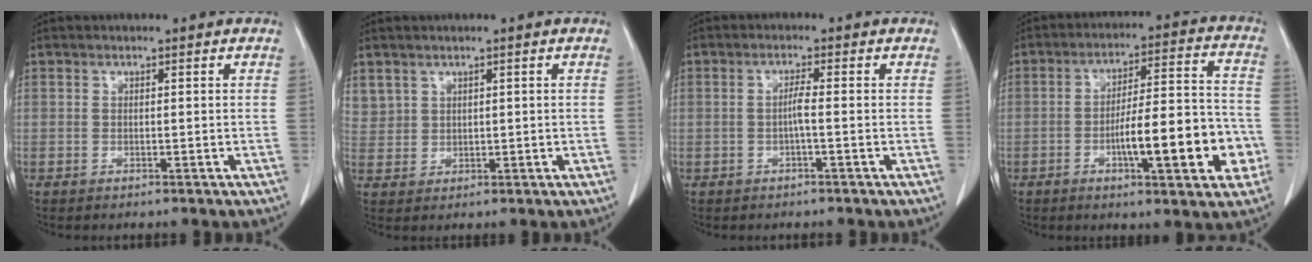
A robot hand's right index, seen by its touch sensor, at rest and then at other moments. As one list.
[{"total": 3.7, "force": [2.1, 2.9, 0.7], "torque": [-0.017, 0.009, 0.055]}, {"total": 1.9, "force": [-0.4, -0.1, 1.8], "torque": [-0.035, 0.002, -0.006]}, {"total": 14.6, "force": [-4.5, 2.8, 13.6], "torque": [-0.202, 0.019, -0.064]}]